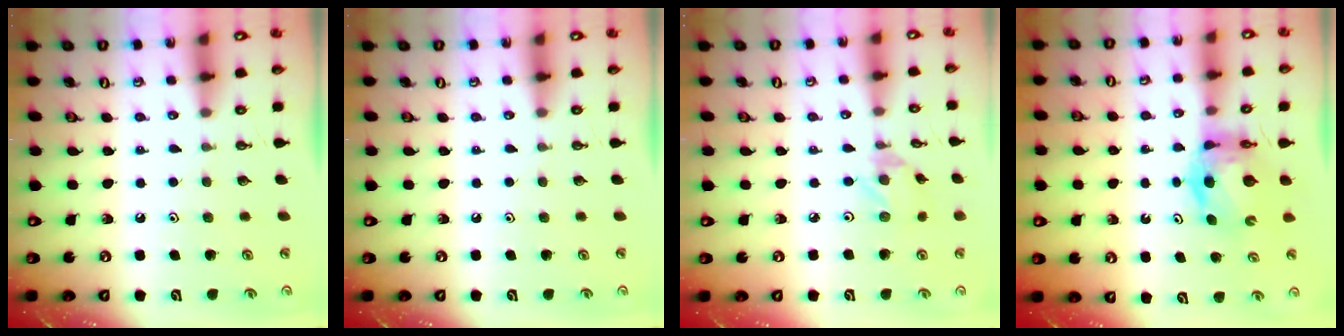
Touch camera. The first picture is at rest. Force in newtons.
{"total": 0.0}
{"total": 1.3, "press": 1.3, "slide": 0.1}
{"total": 6.6, "press": 6.6, "slide": 0.7}